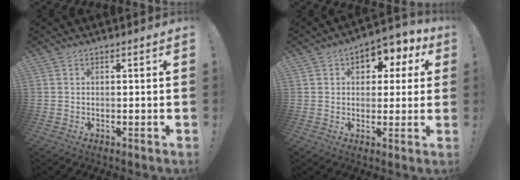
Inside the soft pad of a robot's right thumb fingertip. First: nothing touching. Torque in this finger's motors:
{"motor_torque": [0.70, 2.06, 0.20, -0.06, 0.00]}